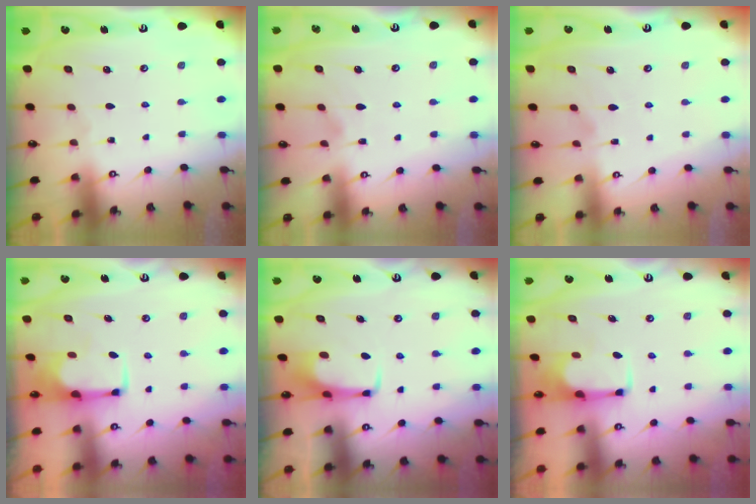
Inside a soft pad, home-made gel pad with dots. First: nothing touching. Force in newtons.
{"total": 1.4, "press": 0.9, "slide": 1.0}
{"total": 3.1, "press": 2.9, "slide": 1.0}
{"total": 1.8, "press": 1.6, "slide": 0.8}
{"total": 3.0, "press": 2.9, "slide": 0.4}
{"total": 1.7, "press": 1.4, "slide": 0.9}